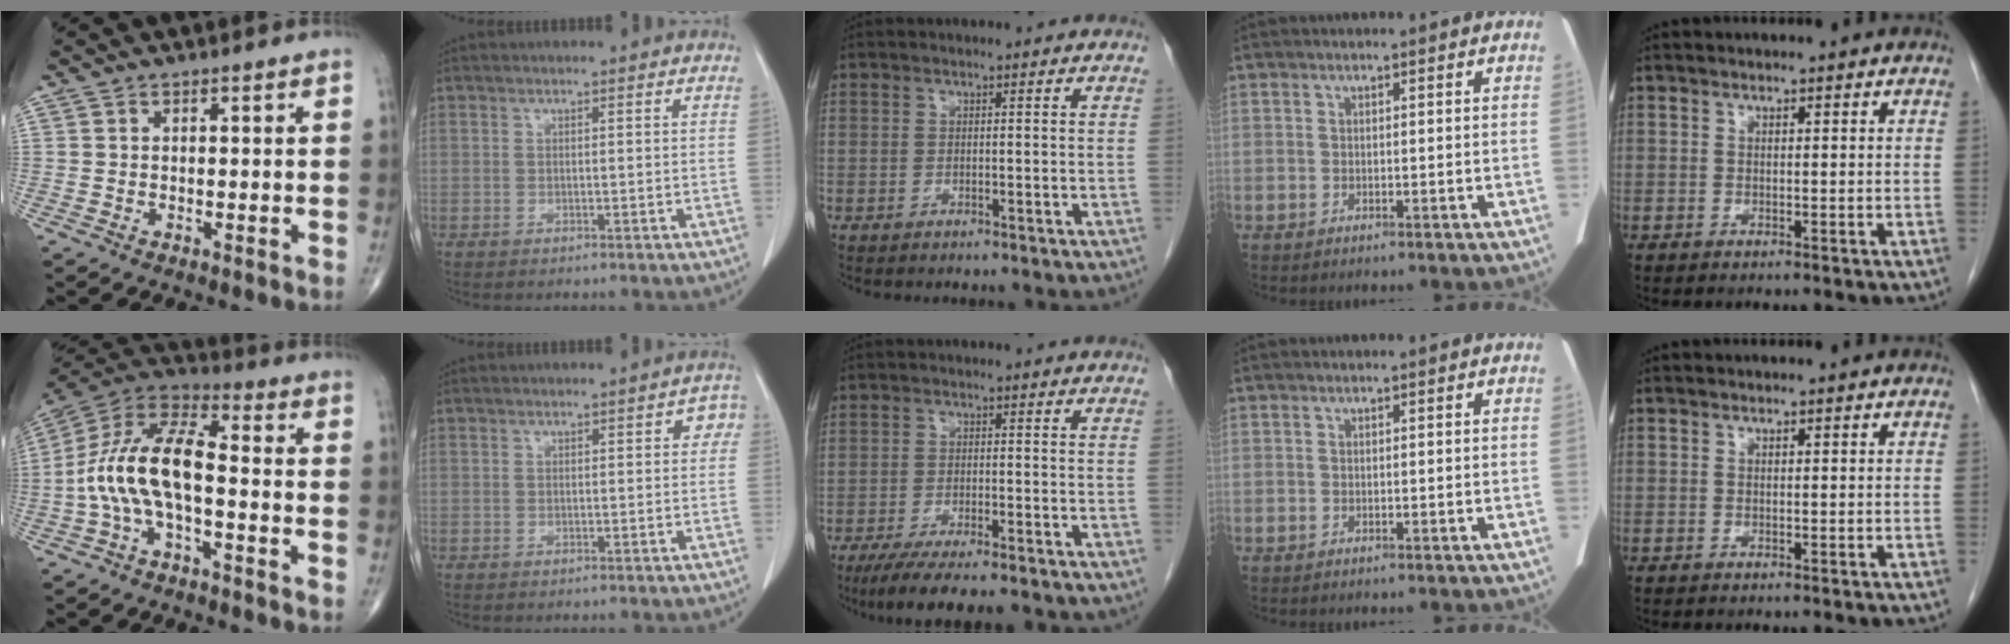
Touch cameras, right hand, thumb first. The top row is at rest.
{"thumb": {"total": 14.4, "force": [-2.7, 6.4, 12.6], "torque": [-0.250, 0.050, -0.059]}, "index": {"total": 2.5, "force": [0.3, 1.5, 2.0], "torque": [-0.013, 0.016, -0.002]}, "middle": {"total": 10.0, "force": [-7.8, 1.7, 6.0], "torque": [-0.083, -0.017, -0.111]}}